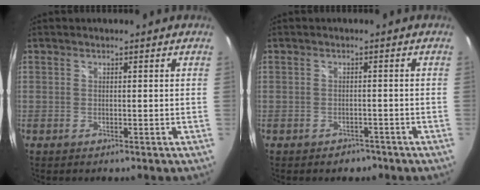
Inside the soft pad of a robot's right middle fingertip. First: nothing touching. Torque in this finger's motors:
{"motor_torque": [0.36, -0.33, 0.00, 0.00]}